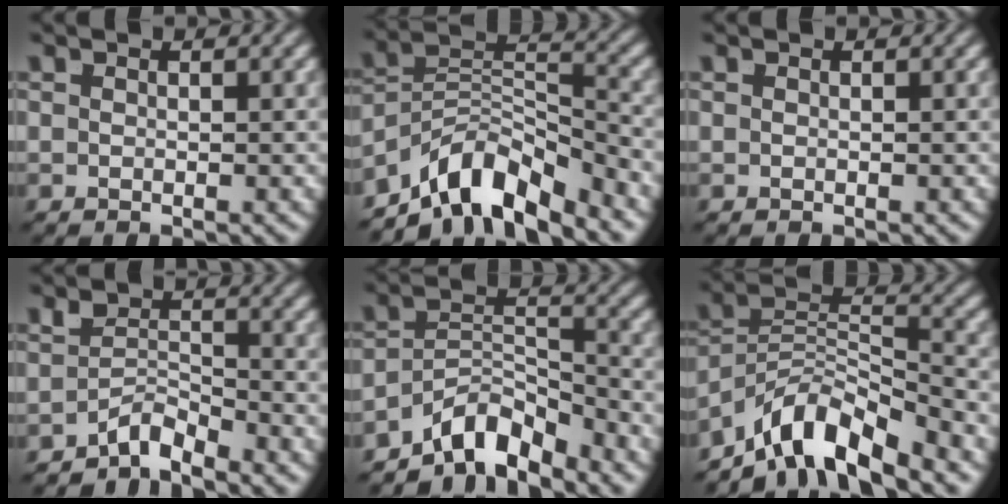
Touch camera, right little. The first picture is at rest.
{"total": 10.4, "force": [-5.8, 6.3, 5.9], "torque": [-0.094, -0.032, -0.088]}
{"total": 0.0}
{"total": 3.0, "force": [-2.8, 0.8, 0.8], "torque": [-0.009, -0.012, -0.047]}
{"total": 7.8, "force": [-5.4, 4.0, 3.9], "torque": [-0.051, -0.025, -0.083]}
{"total": 9.7, "force": [-5.1, 5.8, 5.8], "torque": [-0.093, -0.031, -0.079]}